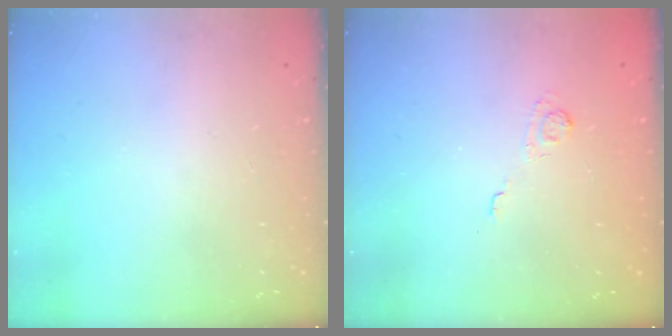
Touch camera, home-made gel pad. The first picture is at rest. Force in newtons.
{"total": 2.0, "press": 1.5, "slide": 1.3}